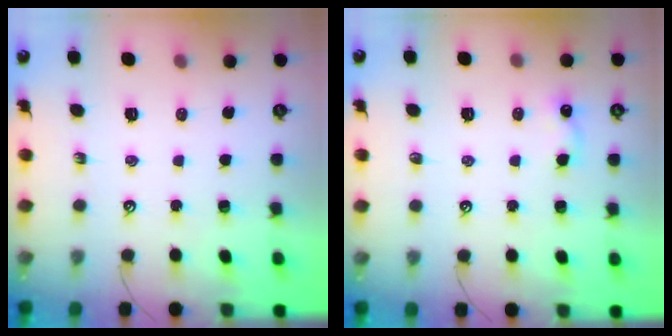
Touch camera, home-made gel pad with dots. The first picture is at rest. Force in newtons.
{"total": 4.7, "press": 4.6, "slide": 0.8}